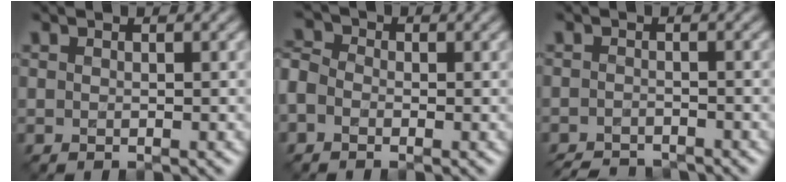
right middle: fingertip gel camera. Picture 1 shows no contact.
{"total": 2.9, "force": [-0.8, 2.3, 1.5], "torque": [-0.031, 0.011, -0.028]}
{"total": 3.1, "force": [-2.9, 0.5, 0.7], "torque": [-0.008, -0.006, -0.054]}